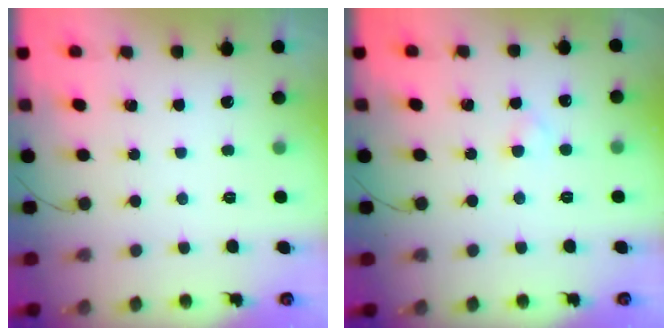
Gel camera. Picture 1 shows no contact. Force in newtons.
{"total": 1.7, "press": 1.5, "slide": 0.9}